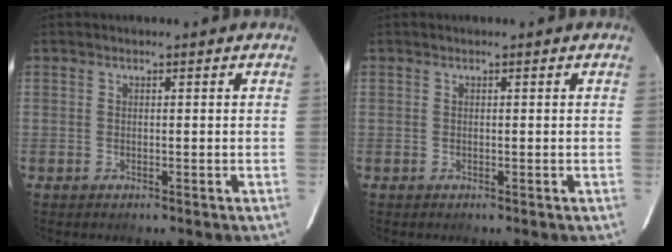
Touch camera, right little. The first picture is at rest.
{"total": 0.0}